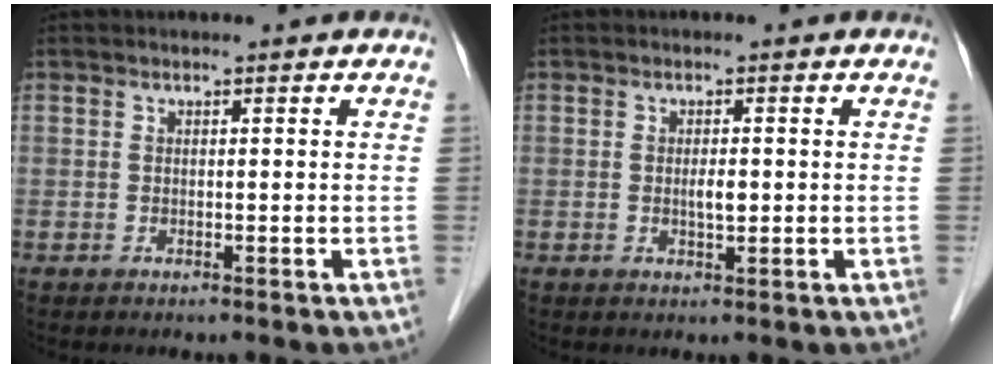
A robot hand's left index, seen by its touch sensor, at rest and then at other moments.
{"total": 1.8, "force": [0.0, 0.6, 1.7], "torque": [-0.031, 0.000, 0.000]}